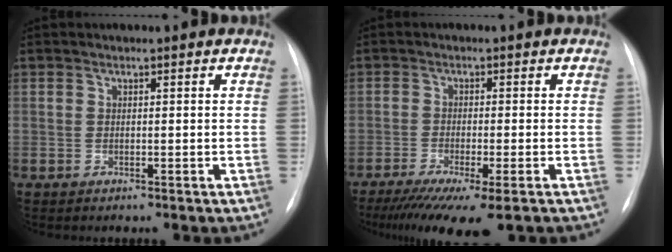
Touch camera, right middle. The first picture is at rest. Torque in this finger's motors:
{"motor_torque": [1.09, -1.05, 0.20, 0.08]}